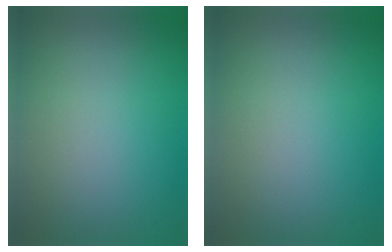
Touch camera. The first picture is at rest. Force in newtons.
{"total": 0.0}